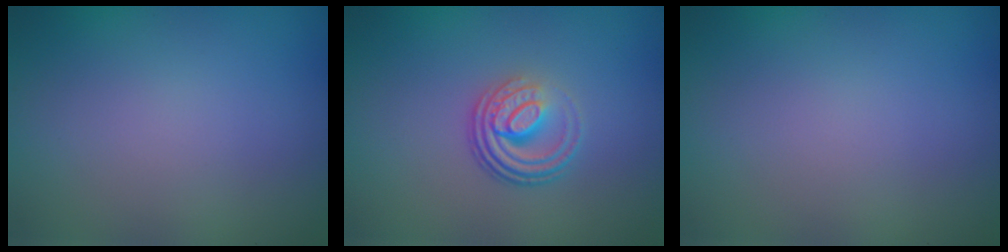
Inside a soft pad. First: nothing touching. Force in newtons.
{"total": 4.1, "press": 2.7, "slide": 3.0}
{"total": 0.0}